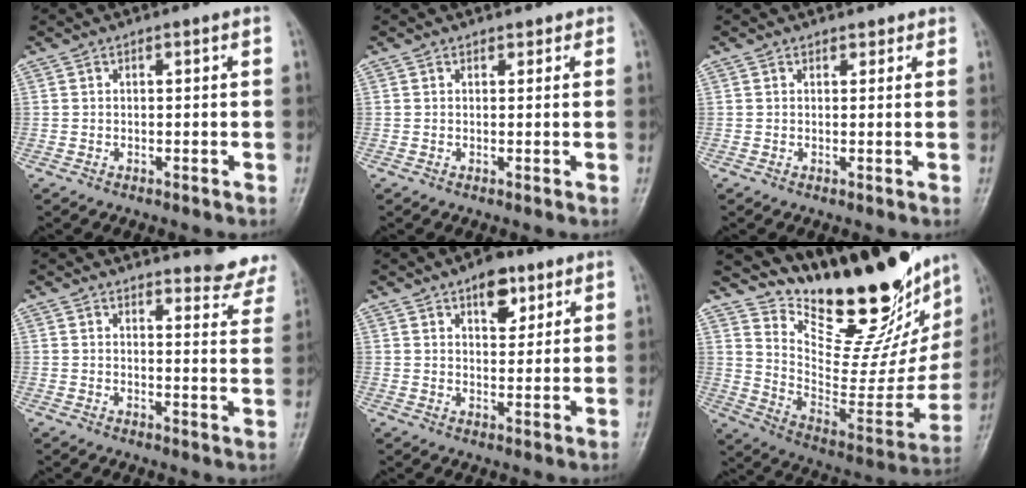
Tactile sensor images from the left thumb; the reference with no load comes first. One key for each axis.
{"total": 1.1, "fx": 0.8, "fy": 0.7, "fz": 0.0, "tx": 0.012, "ty": -0.004, "tz": 0.005}
{"total": 1.3, "fx": 1.0, "fy": 0.8, "fz": 0.1, "tx": 0.016, "ty": -0.006, "tz": 0.008}
{"total": 10.8, "fx": 10.4, "fy": 2.3, "fz": 1.8, "tx": 0.018, "ty": -0.089, "tz": 0.096}
{"total": 6.6, "fx": 3.9, "fy": 3.7, "fz": 3.9, "tx": -0.028, "ty": -0.017, "tz": 0.055}
{"total": 28.9, "fx": 23.1, "fy": 9.0, "fz": 14.9, "tx": -0.191, "ty": -0.155, "tz": 0.346}